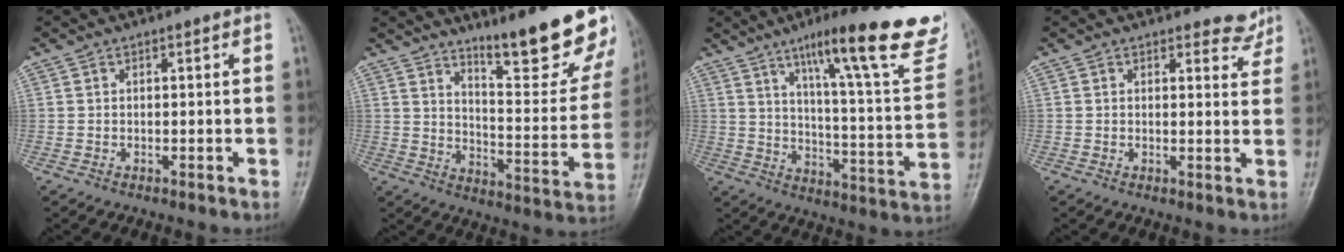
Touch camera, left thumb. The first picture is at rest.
{"total": 17.1, "force": [13.1, 3.2, 10.6], "torque": [-0.105, -0.102, 0.197]}
{"total": 25.4, "force": [16.2, 4.4, 19.1], "torque": [-0.245, -0.058, 0.234]}
{"total": 3.5, "force": [3.2, 1.5, 0.1], "torque": [0.025, -0.026, 0.026]}